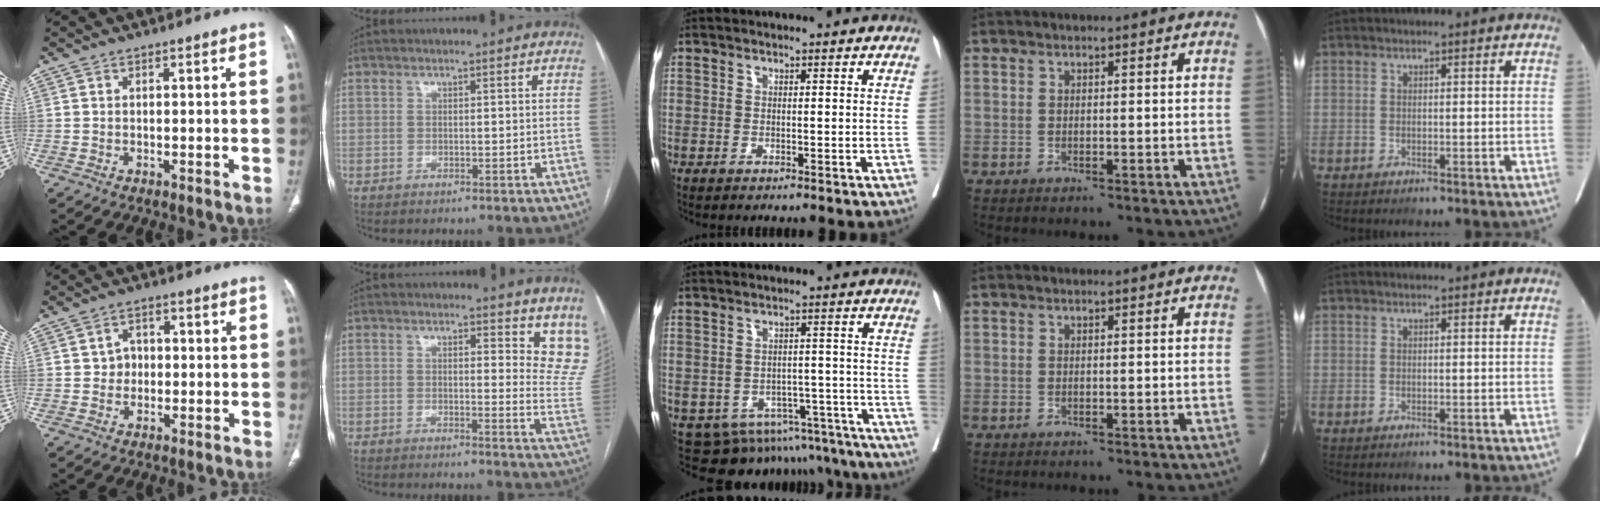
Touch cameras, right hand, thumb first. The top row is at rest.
{"thumb": {"total": 3.8, "force": [0.0, 3.3, 1.7], "torque": [-0.002, 0.009, -0.007]}, "index": {"total": 9.1, "force": [7.1, 2.9, 4.9], "torque": [-0.036, -0.037, 0.050]}, "middle": {"total": 16.2, "force": [-14.2, 7.2, 2.9], "torque": [-0.025, 0.033, -0.162]}}